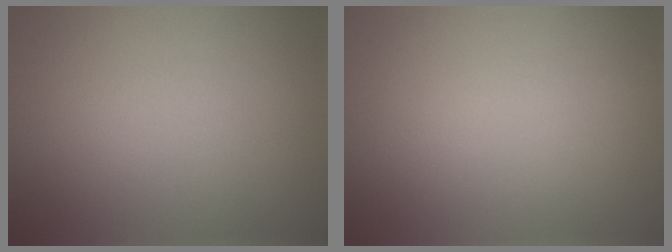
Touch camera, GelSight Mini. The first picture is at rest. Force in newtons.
{"total": 0.0}